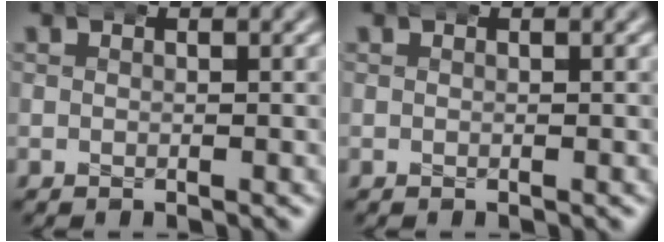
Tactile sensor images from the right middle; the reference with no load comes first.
{"total": 0.0}